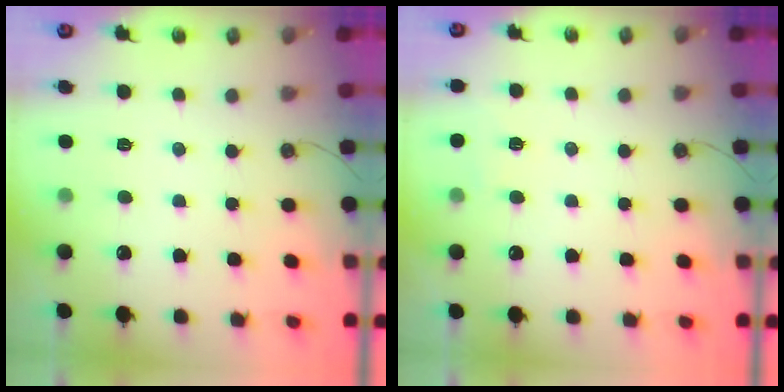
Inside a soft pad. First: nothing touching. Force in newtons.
{"total": 3.7, "press": 3.7, "slide": 0.3}